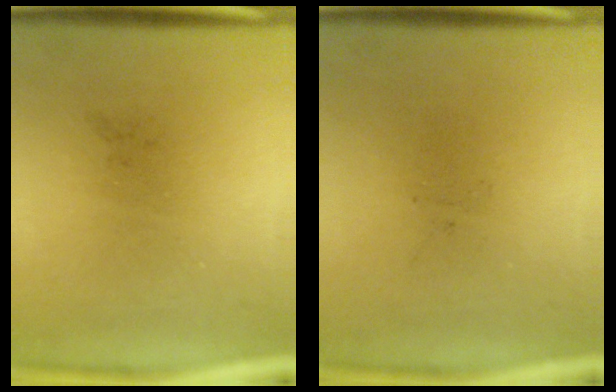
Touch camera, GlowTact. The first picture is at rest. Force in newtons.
{"total": 0.0}